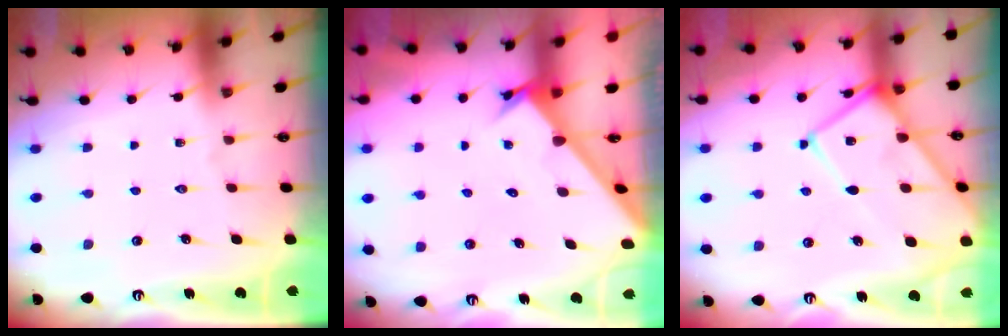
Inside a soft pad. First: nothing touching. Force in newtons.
{"total": 2.7, "press": 2.7, "slide": 0.2}
{"total": 14.6, "press": 14.5, "slide": 1.8}